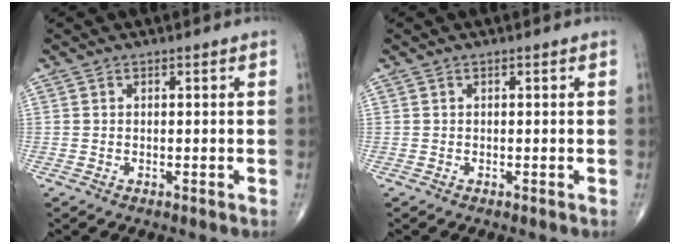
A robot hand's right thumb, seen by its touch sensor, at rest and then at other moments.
{"total": 0.0}